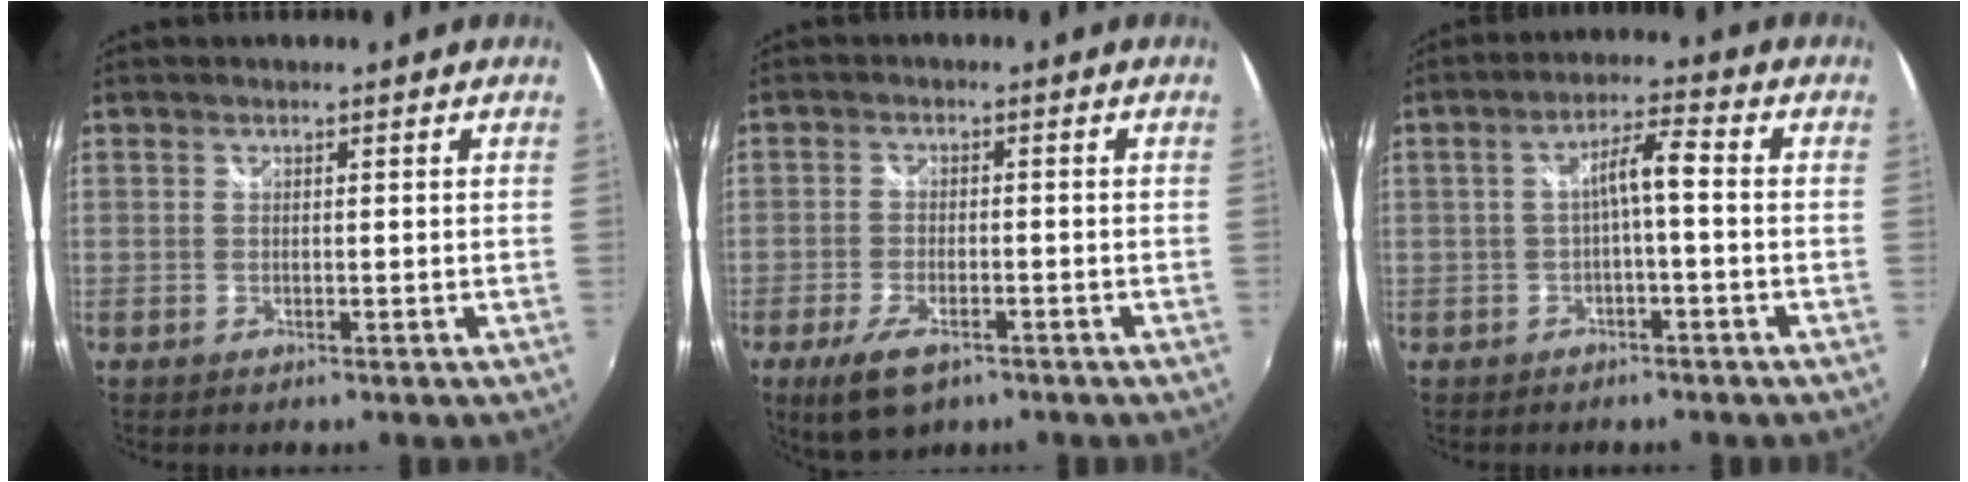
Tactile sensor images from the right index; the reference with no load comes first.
{"total": 7.5, "force": [-4.6, 3.2, 5.0], "torque": [-0.121, -0.019, -0.080]}
{"total": 4.6, "force": [-1.1, 0.4, 4.4], "torque": [-0.084, 0.009, -0.016]}